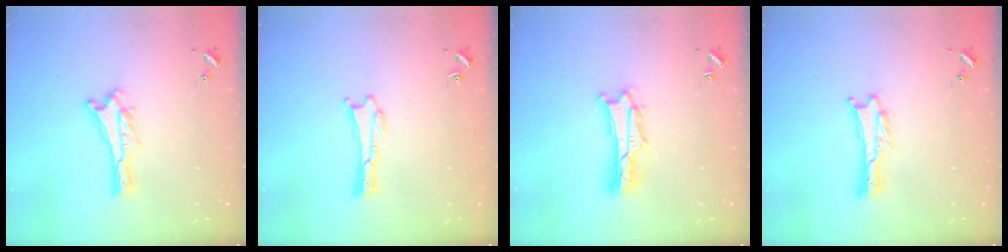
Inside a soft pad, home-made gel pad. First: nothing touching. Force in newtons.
{"total": 0.0}
{"total": 3.0, "press": 2.9, "slide": 0.3}
{"total": 0.5, "press": 0.5, "slide": 0.1}